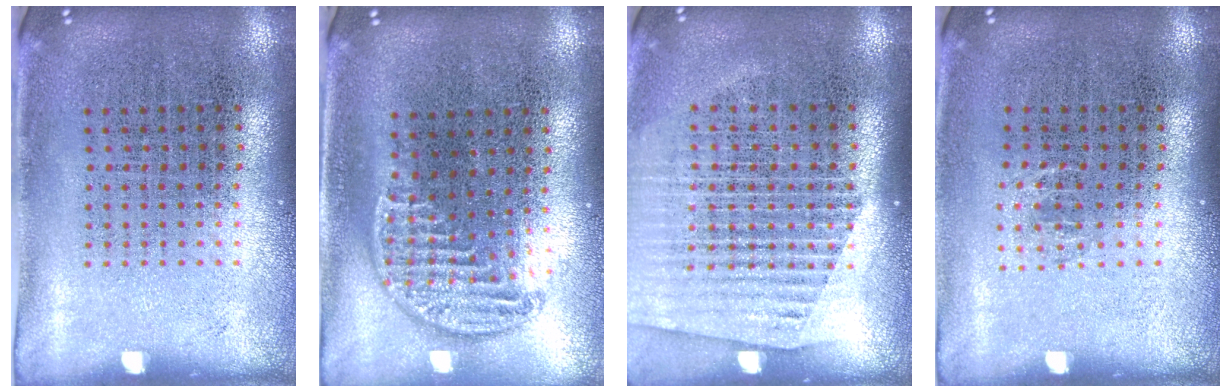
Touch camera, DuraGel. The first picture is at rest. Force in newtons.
{"total": 1.2, "press": 1.1, "slide": 0.5}
{"total": 1.5, "press": 1.4, "slide": 0.5}
{"total": 0.7, "press": 0.4, "slide": 0.6}